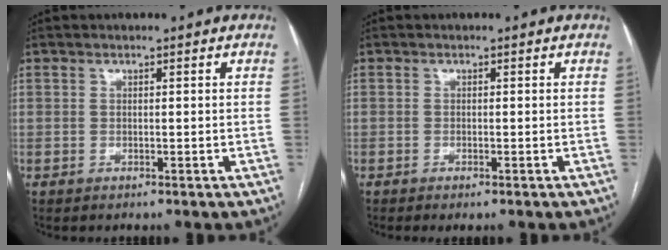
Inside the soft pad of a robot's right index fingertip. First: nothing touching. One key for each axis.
{"total": 0.9, "fx": -0.7, "fy": 0.0, "fz": 0.6, "tx": -0.012, "ty": -0.003, "tz": -0.010}